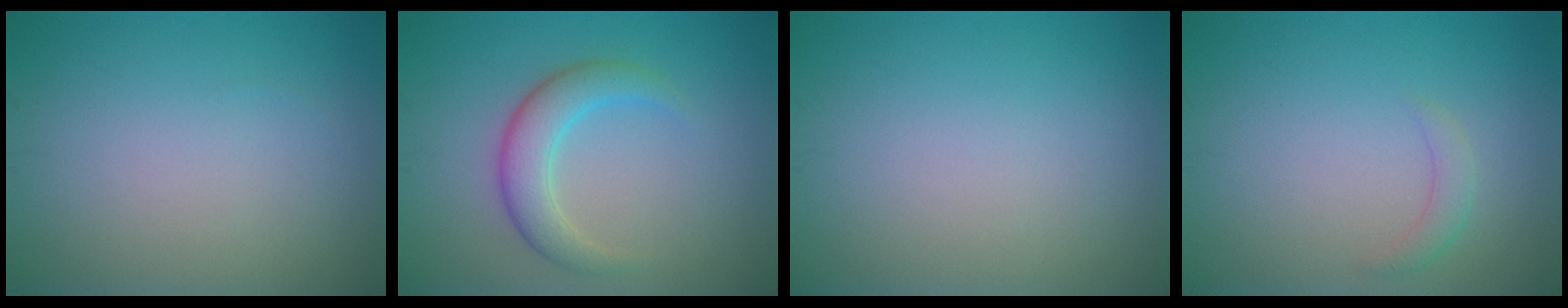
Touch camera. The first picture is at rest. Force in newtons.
{"total": 3.6, "press": 3.6, "slide": 0.2}
{"total": 0.0}
{"total": 1.3, "press": 1.3, "slide": 0.1}